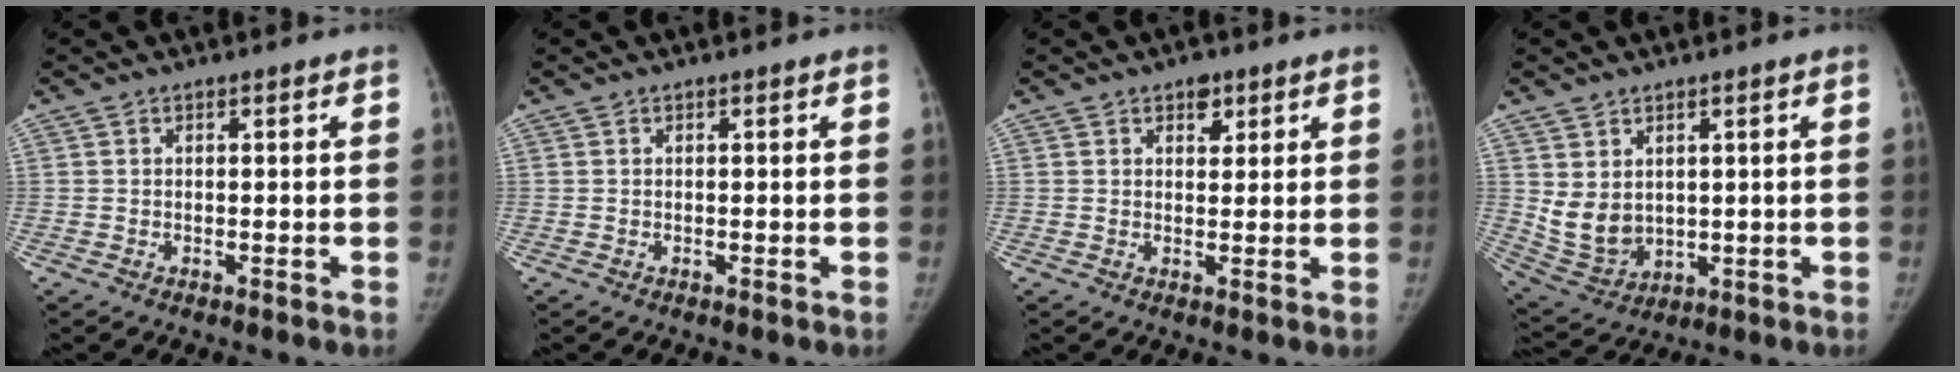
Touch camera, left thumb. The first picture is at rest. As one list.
[{"total": 0.0}, {"total": 3.1, "force": [1.8, 2.0, 1.5], "torque": [-0.001, -0.008, 0.024]}, {"total": 7.9, "force": [1.8, 6.2, 4.6], "torque": [-0.065, -0.020, 0.061]}]